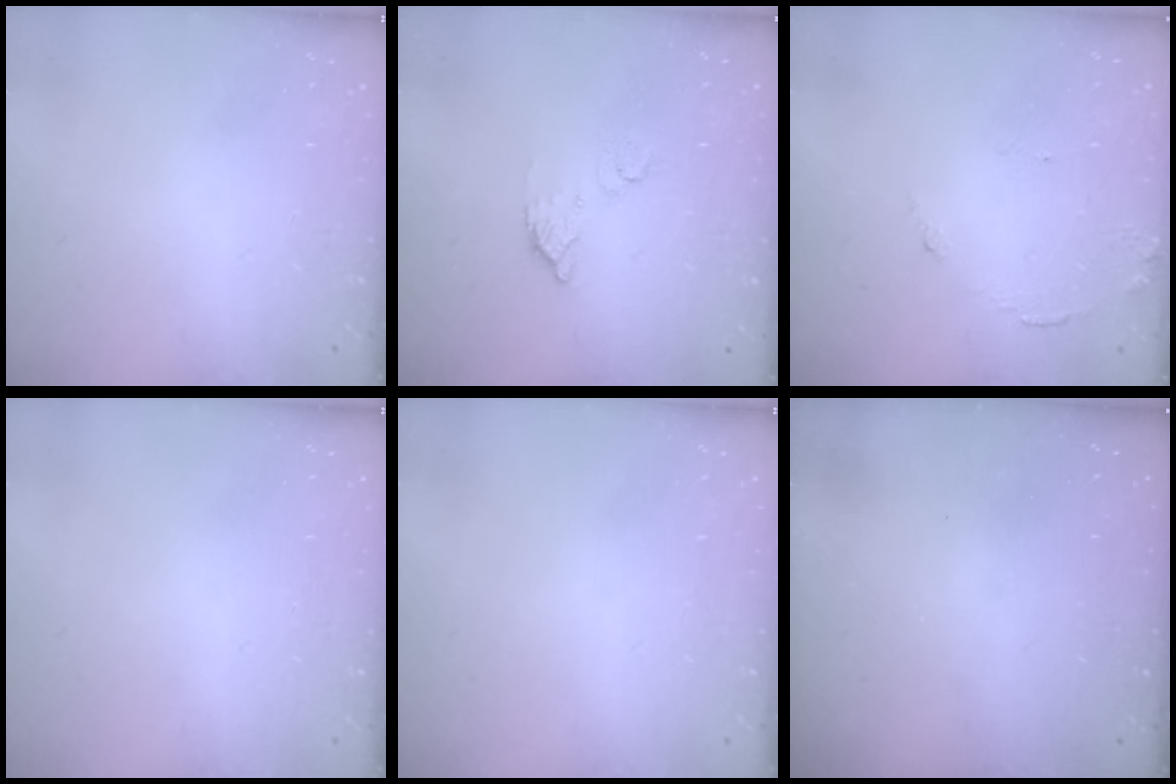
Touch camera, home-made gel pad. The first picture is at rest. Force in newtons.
{"total": 5.1, "press": 5.1, "slide": 0.4}
{"total": 7.8, "press": 7.8, "slide": 0.5}
{"total": 0.0}
{"total": 0.0}
{"total": 3.2, "press": 3.2, "slide": 0.1}